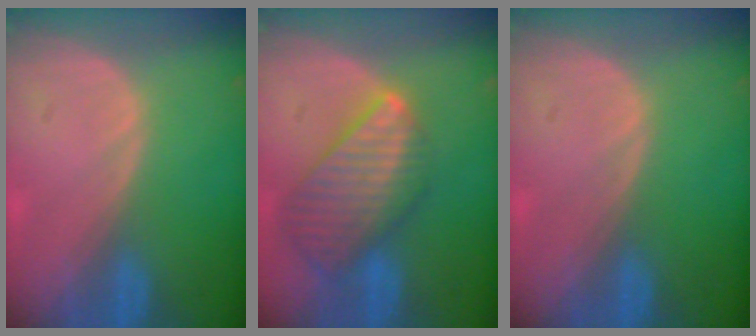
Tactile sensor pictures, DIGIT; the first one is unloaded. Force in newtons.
{"total": 9.5, "press": 8.3, "slide": 4.6}
{"total": 0.0}